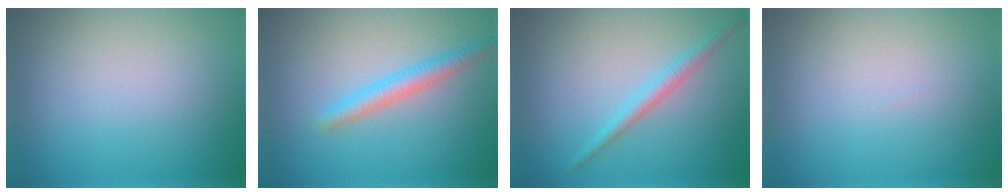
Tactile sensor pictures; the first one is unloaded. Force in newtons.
{"total": 2.5, "press": 2.5, "slide": 0.2}
{"total": 2.0, "press": 2.0, "slide": 0.0}
{"total": 0.0}